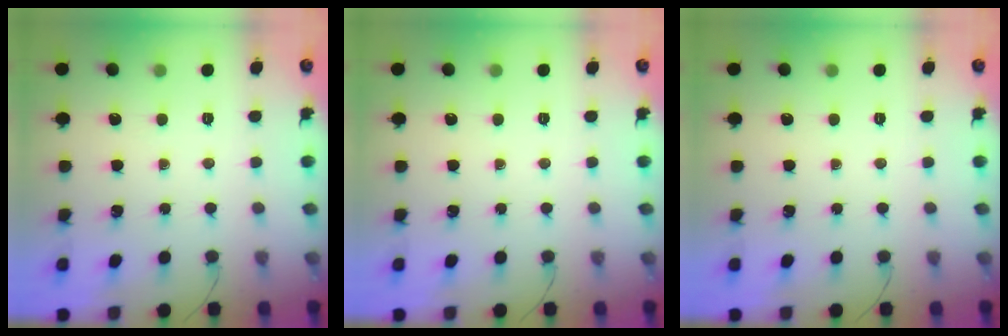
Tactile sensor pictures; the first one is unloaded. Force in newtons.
{"total": 0.0}
{"total": 0.0}